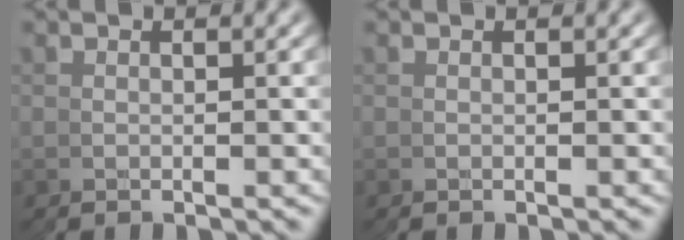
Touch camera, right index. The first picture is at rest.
{"total": 0.0}